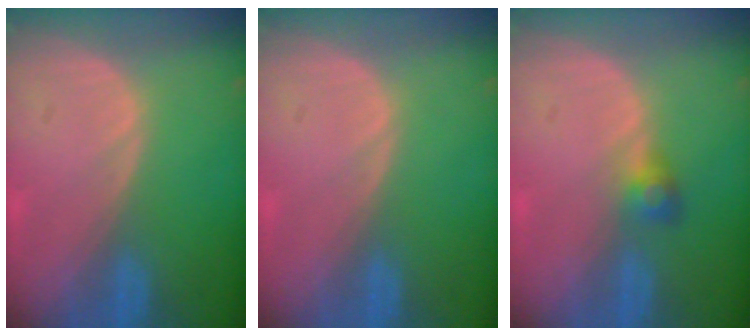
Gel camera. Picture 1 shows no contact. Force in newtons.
{"total": 0.0}
{"total": 2.6, "press": 2.5, "slide": 0.7}